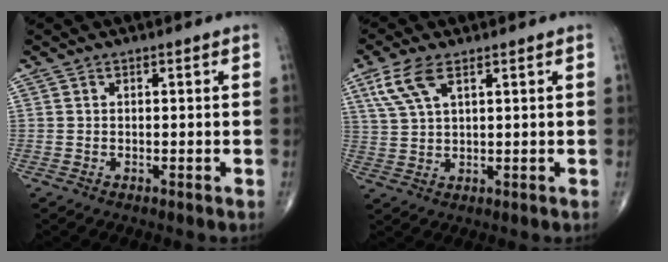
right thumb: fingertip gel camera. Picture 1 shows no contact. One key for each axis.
{"total": 6.8, "fx": 3.5, "fy": 2.8, "fz": 5.1, "tx": -0.118, "ty": 0.000, "tz": 0.076}